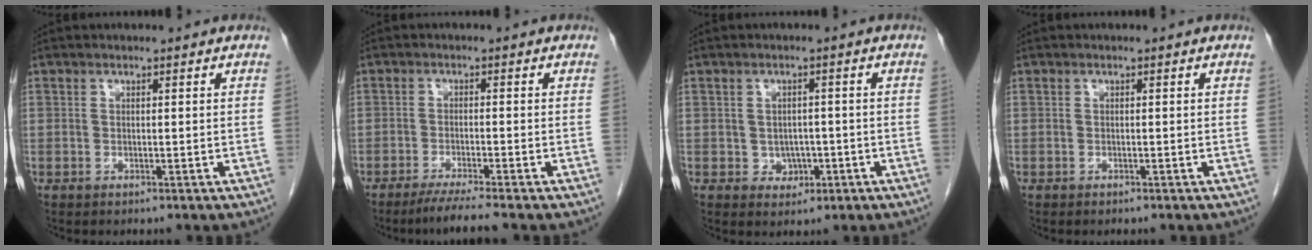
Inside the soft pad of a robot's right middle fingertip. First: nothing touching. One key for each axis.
{"total": 5.1, "fx": -4.1, "fy": -1.0, "fz": 2.7, "tx": -0.044, "ty": -0.017, "tz": -0.073}
{"total": 2.9, "fx": -0.7, "fy": 2.4, "fz": 1.4, "tx": -0.014, "ty": 0.005, "tz": 0.000}
{"total": 0.0}